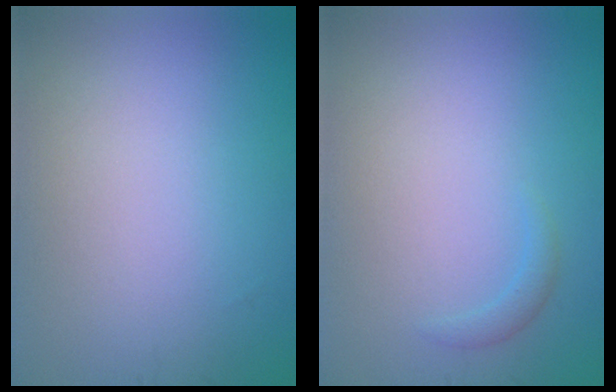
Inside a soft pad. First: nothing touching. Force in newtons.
{"total": 0.9, "press": 0.9, "slide": 0.0}